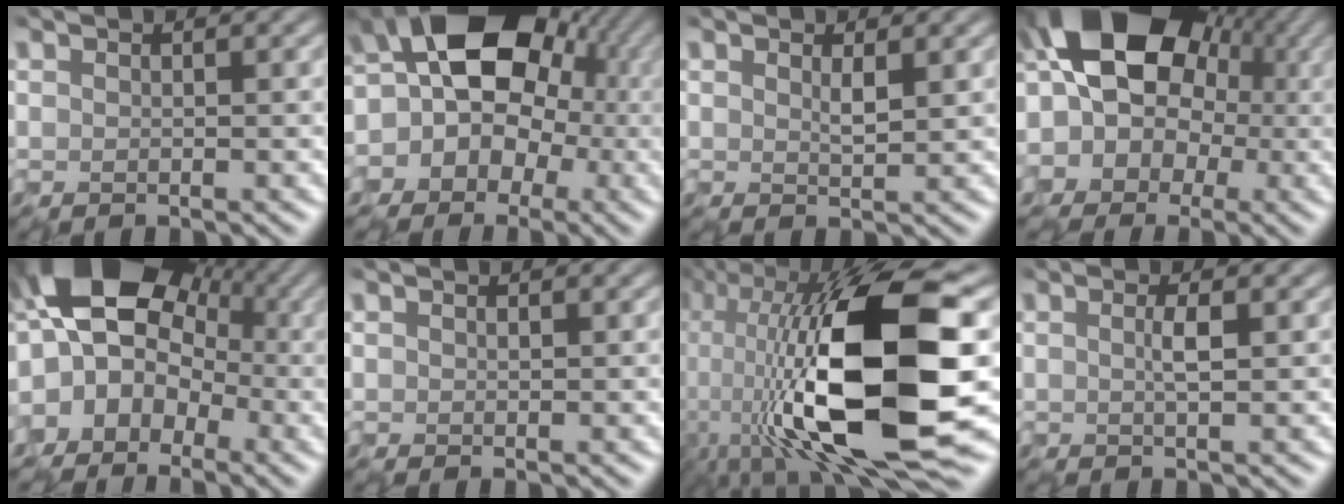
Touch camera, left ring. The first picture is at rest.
{"total": 12.5, "force": [1.0, 10.3, 6.9], "torque": [-0.087, 0.020, -0.034]}
{"total": 1.0, "force": [0.2, 0.1, 0.9], "torque": [-0.017, -0.007, 0.007]}
{"total": 15.3, "force": [2.7, 12.4, 8.5], "torque": [-0.141, 0.039, 0.005]}
{"total": 14.1, "force": [1.8, 10.8, 8.9], "torque": [-0.136, 0.051, -0.013]}
{"total": 0.0}
{"total": 17.5, "force": [-3.1, 5.6, 16.4], "torque": [-0.302, 0.019, -0.066]}
{"total": 1.3, "force": [-0.2, -0.2, 1.3], "torque": [-0.025, -0.001, -0.004]}